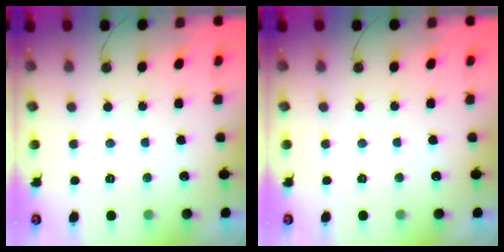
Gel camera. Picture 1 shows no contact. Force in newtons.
{"total": 0.0}